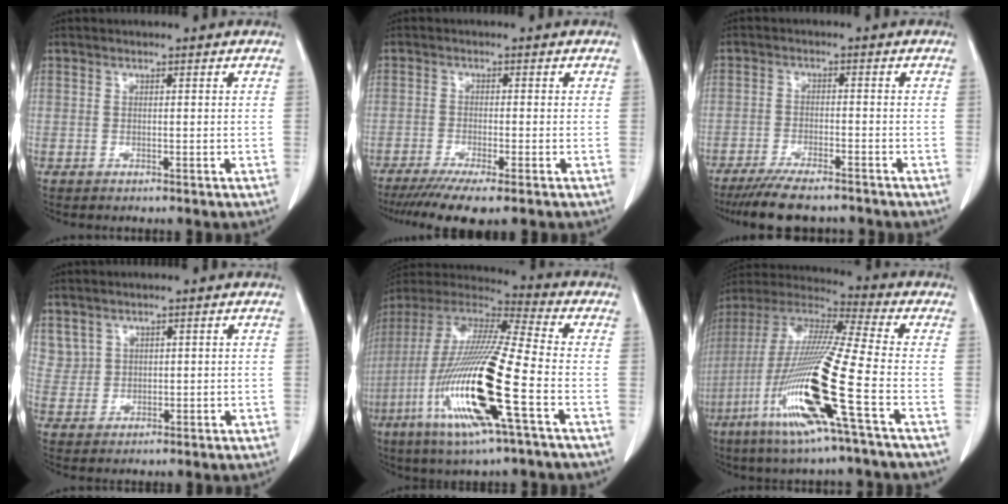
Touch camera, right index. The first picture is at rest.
{"total": 7.8, "force": [-5.6, 0.4, 5.4], "torque": [-0.085, -0.017, -0.091]}
{"total": 9.5, "force": [-8.2, 1.4, 4.5], "torque": [-0.070, -0.019, -0.129]}
{"total": 3.3, "force": [2.1, 2.6, 0.2], "torque": [0.001, 0.006, 0.047]}
{"total": 21.9, "force": [-7.0, 1.7, 20.8], "torque": [-0.452, -0.034, -0.137]}
{"total": 19.9, "force": [-7.4, -0.3, 18.5], "torque": [-0.403, -0.035, -0.153]}